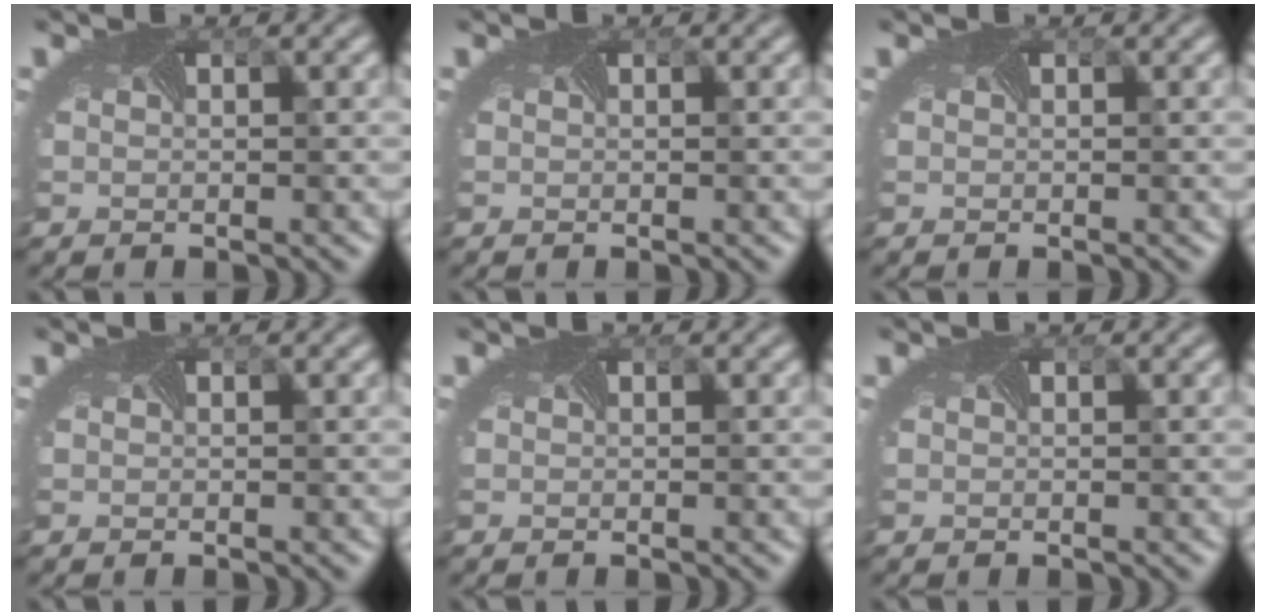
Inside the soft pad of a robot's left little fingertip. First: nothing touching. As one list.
[{"total": 0.0}, {"total": 0.0}, {"total": 0.0}, {"total": 0.0}, {"total": 0.0}]